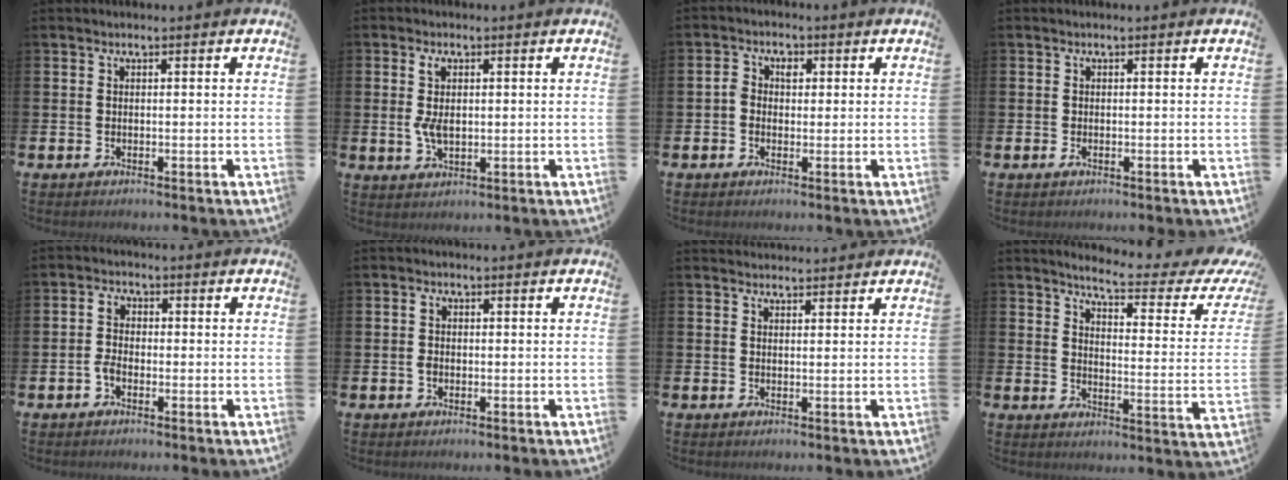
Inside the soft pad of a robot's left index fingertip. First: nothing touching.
{"total": 4.1, "force": [0.9, 2.3, 3.3], "torque": [-0.060, 0.006, 0.012]}
{"total": 2.5, "force": [0.2, 2.1, 1.4], "torque": [-0.028, 0.010, 0.000]}
{"total": 0.8, "force": [-0.4, 0.4, 0.5], "torque": [-0.017, 0.003, -0.006]}
{"total": 2.9, "force": [-0.7, 2.0, 2.1], "torque": [-0.036, 0.008, -0.014]}
{"total": 1.7, "force": [0.0, 1.3, 1.1], "torque": [-0.013, 0.005, -0.005]}
{"total": 2.0, "force": [2.0, 0.4, -0.1], "torque": [0.009, -0.010, 0.034]}
{"total": 5.2, "force": [4.4, 0.4, 2.8], "torque": [-0.060, -0.039, 0.062]}